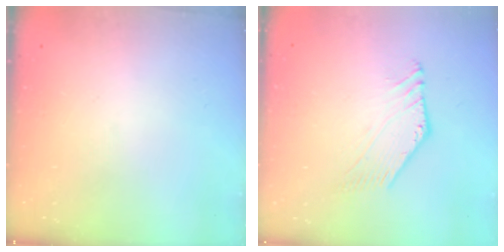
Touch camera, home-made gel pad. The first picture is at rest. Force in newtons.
{"total": 0.0}